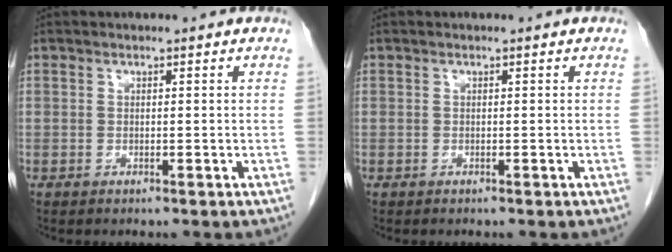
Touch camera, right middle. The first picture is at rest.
{"total": 0.0}